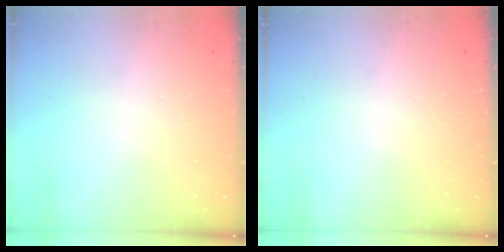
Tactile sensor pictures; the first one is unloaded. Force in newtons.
{"total": 0.0}